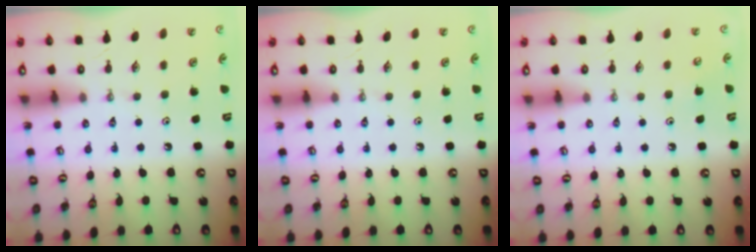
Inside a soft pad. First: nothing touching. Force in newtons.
{"total": 0.0}
{"total": 3.1, "press": 3.0, "slide": 0.2}